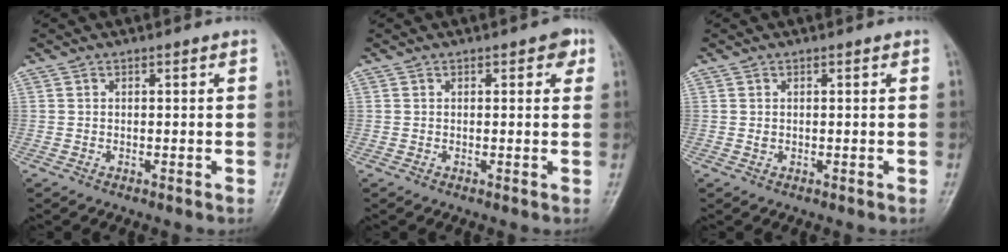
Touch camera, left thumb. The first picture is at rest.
{"total": 2.5, "force": [1.2, 1.3, 1.7], "torque": [-0.005, 0.001, 0.008]}
{"total": 0.7, "force": [0.3, 0.5, 0.4], "torque": [-0.002, -0.001, 0.004]}